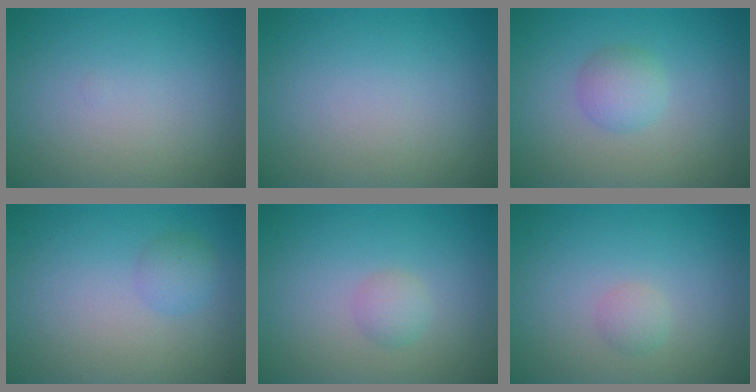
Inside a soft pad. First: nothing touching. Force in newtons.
{"total": 0.0}
{"total": 2.2, "press": 2.2, "slide": 0.1}
{"total": 1.5, "press": 1.5, "slide": 0.0}
{"total": 1.4, "press": 1.4, "slide": 0.1}
{"total": 1.1, "press": 1.1, "slide": 0.0}